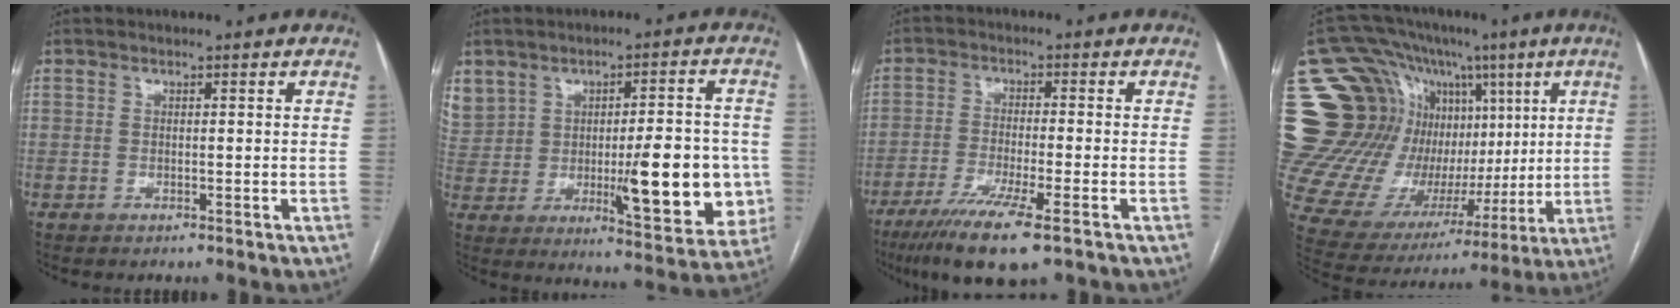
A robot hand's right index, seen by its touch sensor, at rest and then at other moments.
{"total": 20.1, "force": [1.1, 9.6, 17.6], "torque": [-0.287, 0.015, 0.046]}
{"total": 10.6, "force": [-6.8, 0.4, 8.2], "torque": [-0.142, -0.028, -0.108]}
{"total": 28.2, "force": [6.2, 20.7, 18.1], "torque": [-0.323, 0.104, 0.130]}